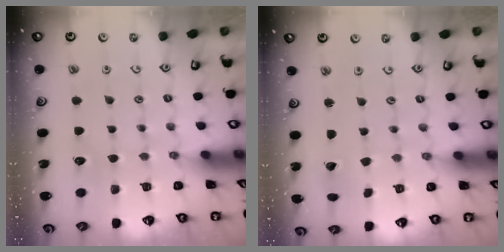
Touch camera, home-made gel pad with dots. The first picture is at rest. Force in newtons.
{"total": 1.4, "press": 1.4, "slide": 0.2}